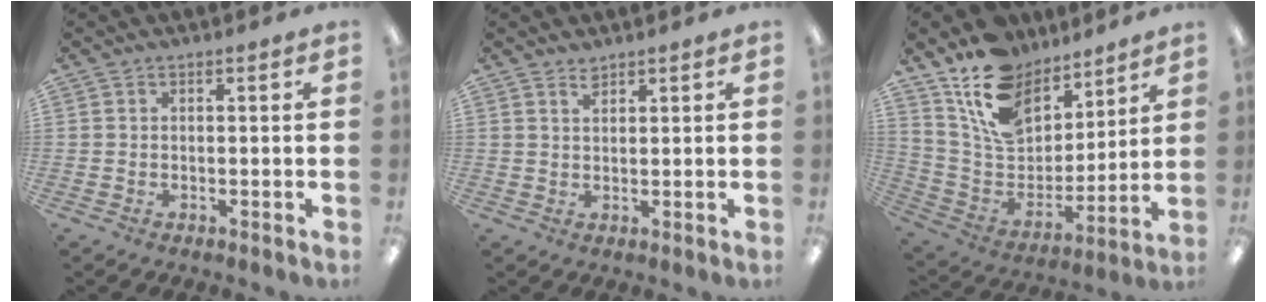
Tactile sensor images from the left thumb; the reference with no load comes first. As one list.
[{"total": 1.9, "force": [1.7, 0.6, 0.6], "torque": [-0.007, -0.005, 0.031]}, {"total": 16.6, "force": [11.6, 9.9, 6.6], "torque": [-0.140, -0.071, 0.219]}]